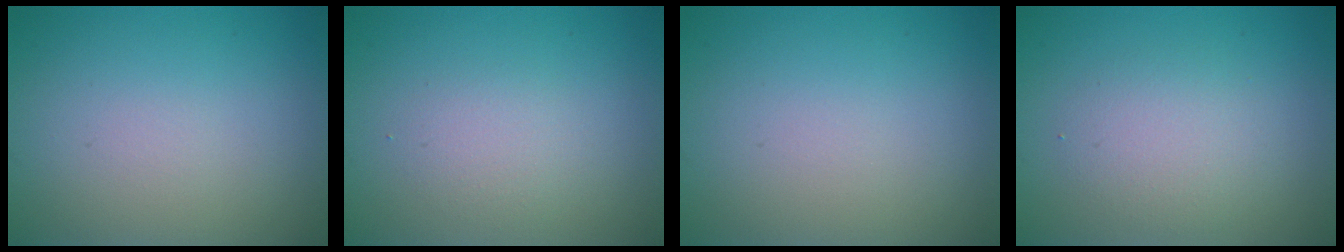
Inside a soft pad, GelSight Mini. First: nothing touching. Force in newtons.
{"total": 1.6, "press": 1.6, "slide": 0.0}
{"total": 0.0}
{"total": 2.6, "press": 2.6, "slide": 0.1}